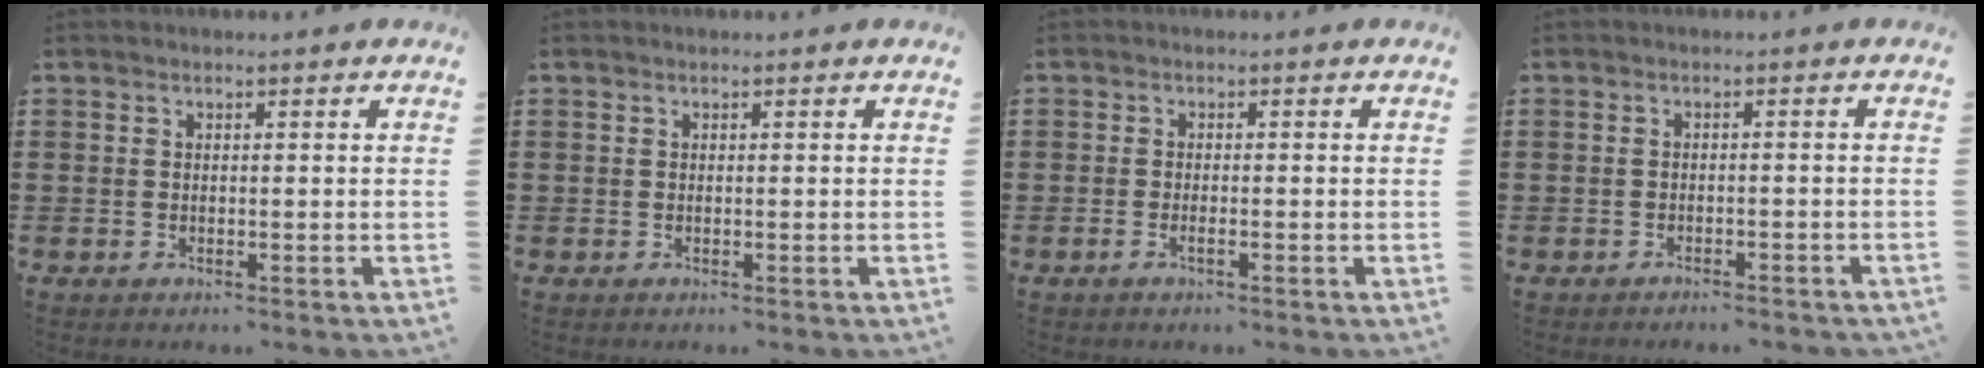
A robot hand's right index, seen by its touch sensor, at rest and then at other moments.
{"total": 0.0}
{"total": 1.1, "force": [-0.6, 0.2, 0.9], "torque": [-0.018, -0.003, -0.011]}
{"total": 1.4, "force": [-1.4, 0.1, 0.2], "torque": [-0.009, 0.001, -0.028]}